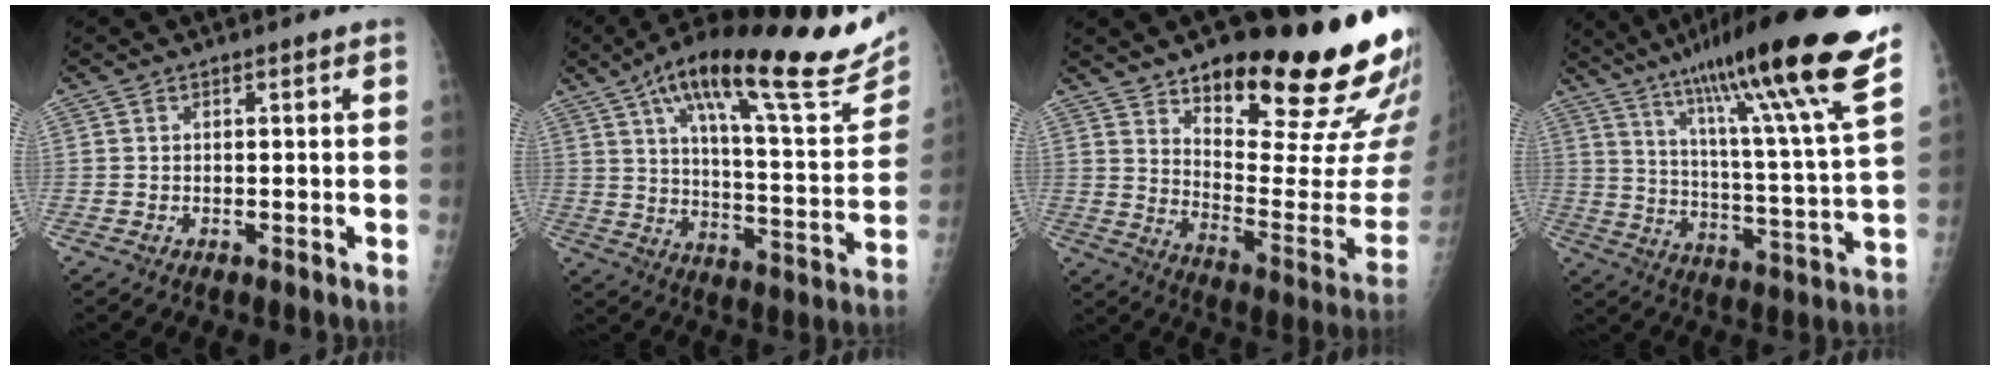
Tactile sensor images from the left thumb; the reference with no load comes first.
{"total": 28.9, "force": [17.4, 7.5, 21.8], "torque": [-0.299, -0.035, 0.262]}
{"total": 25.7, "force": [17.3, 6.5, 17.8], "torque": [-0.214, -0.100, 0.257]}
{"total": 27.0, "force": [18.6, 1.1, 19.5], "torque": [-0.296, -0.079, 0.289]}